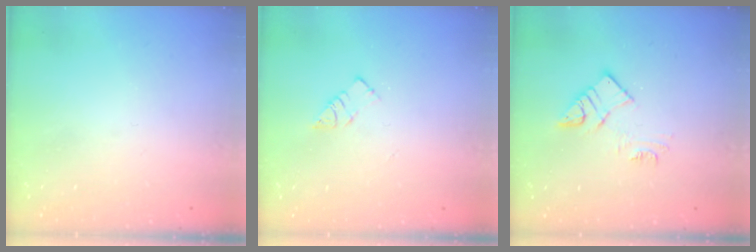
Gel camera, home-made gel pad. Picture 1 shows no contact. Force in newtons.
{"total": 5.1, "press": 5.1, "slide": 0.2}
{"total": 9.7, "press": 9.6, "slide": 0.6}